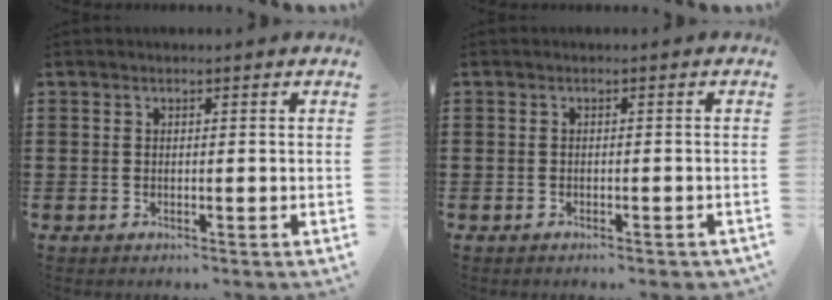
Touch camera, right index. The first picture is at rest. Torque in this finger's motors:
{"motor_torque": [-0.20, 0.41, -0.22, -0.10]}